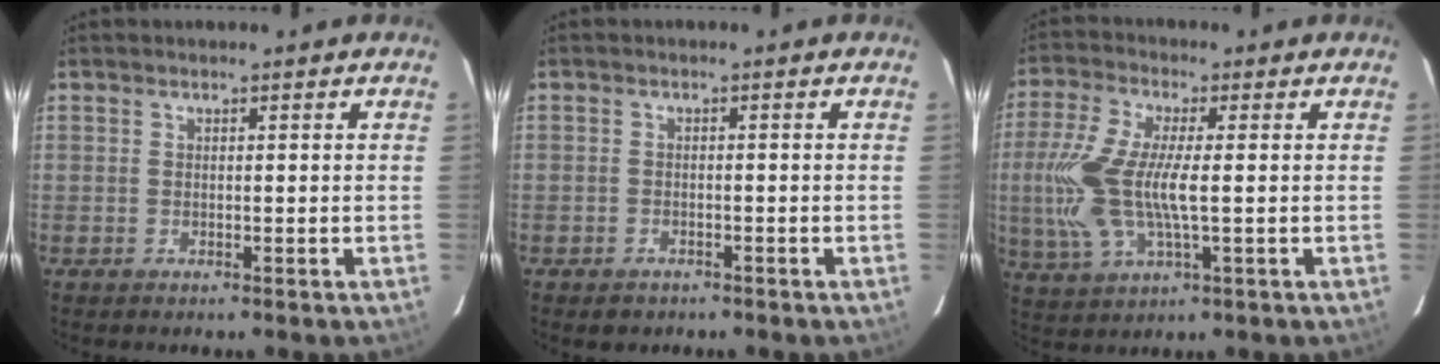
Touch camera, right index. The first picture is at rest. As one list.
[{"total": 2.2, "force": [-1.6, 1.5, 0.4], "torque": [-0.012, 0.000, -0.020]}, {"total": 14.1, "force": [-0.5, 4.9, 13.2], "torque": [-0.285, -0.004, -0.005]}]